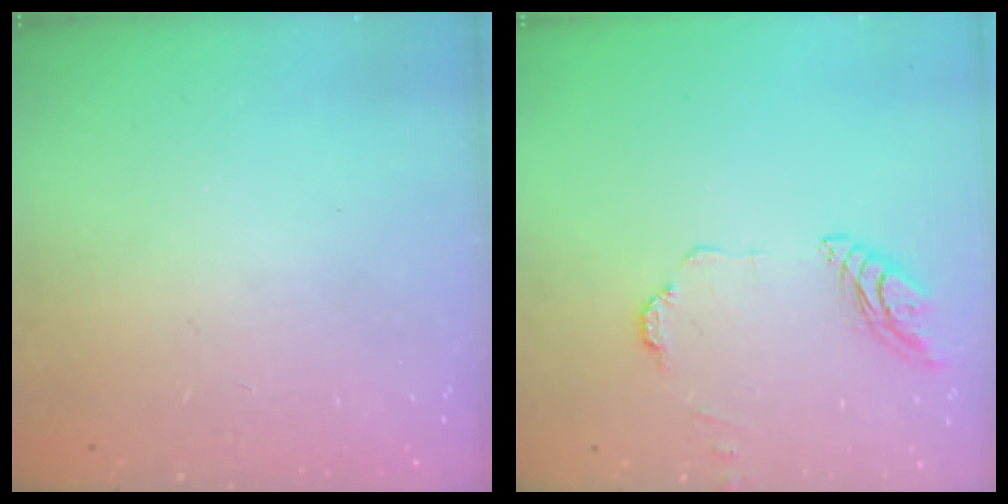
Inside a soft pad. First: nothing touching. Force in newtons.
{"total": 10.0, "press": 9.9, "slide": 0.6}